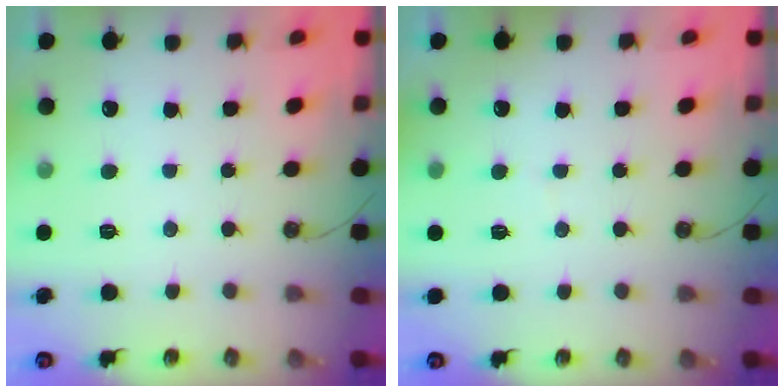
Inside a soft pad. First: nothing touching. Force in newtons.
{"total": 2.7, "press": 2.6, "slide": 0.2}